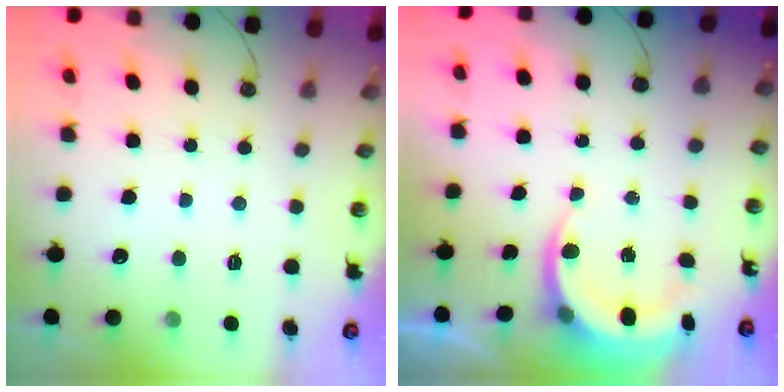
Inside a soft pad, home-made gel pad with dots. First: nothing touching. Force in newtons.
{"total": 6.2, "press": 6.0, "slide": 1.6}